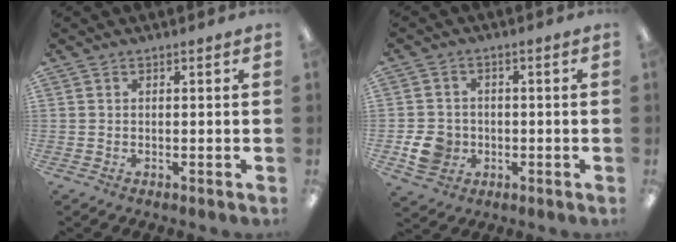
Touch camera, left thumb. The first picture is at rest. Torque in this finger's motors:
{"motor_torque": [-0.09, 0.14, 0.03, -0.04, 0.00]}